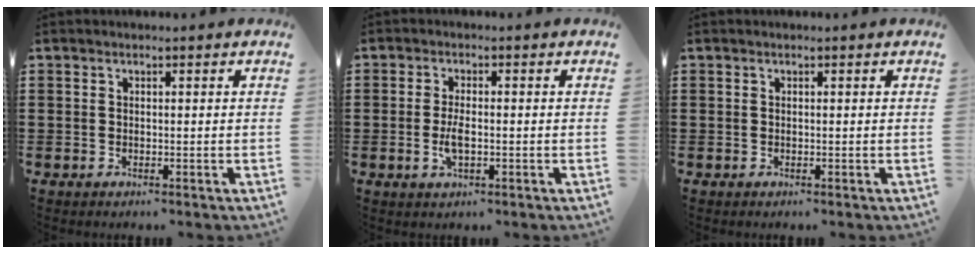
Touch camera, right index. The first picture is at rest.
{"total": 3.3, "force": [-0.6, 1.1, 3.0], "torque": [-0.068, -0.004, -0.016]}
{"total": 0.0}